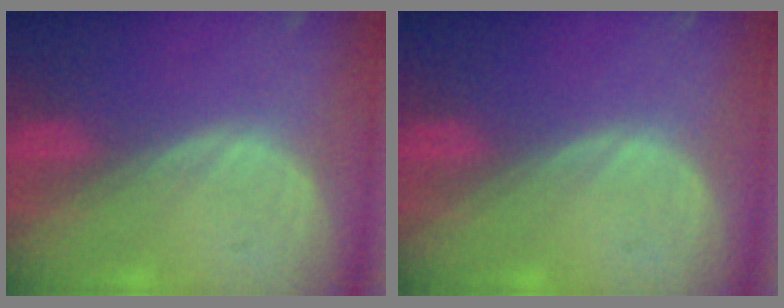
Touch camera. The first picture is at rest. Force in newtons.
{"total": 0.0}